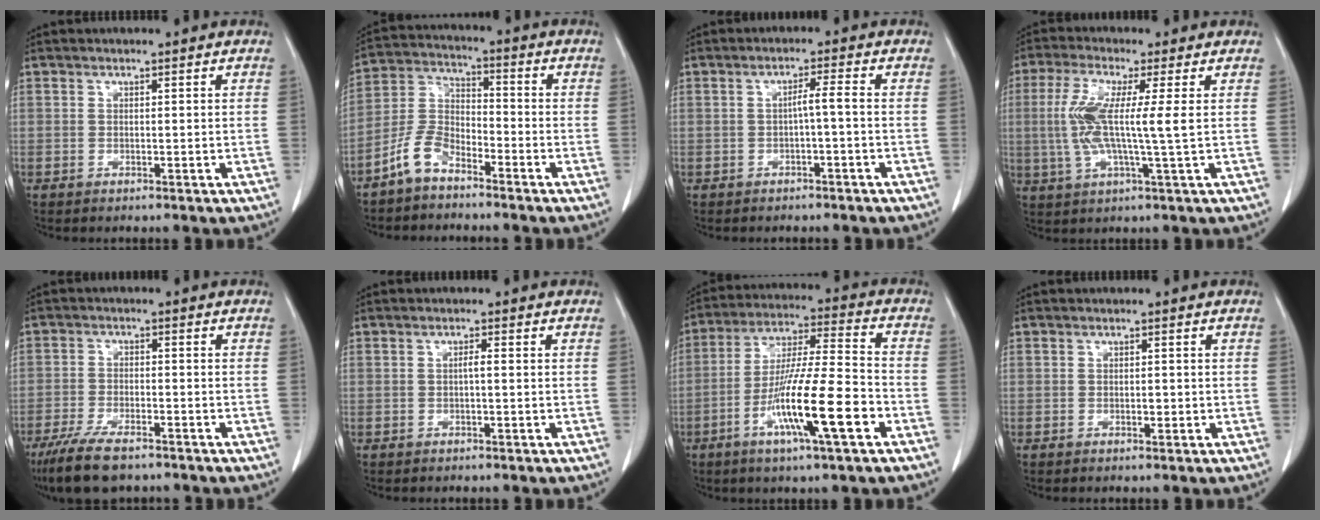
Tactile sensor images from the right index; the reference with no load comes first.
{"total": 7.5, "force": [-5.3, 3.6, 3.9], "torque": [-0.097, 0.011, -0.112]}
{"total": 2.6, "force": [-0.6, 0.1, 2.6], "torque": [-0.045, 0.006, -0.008]}
{"total": 9.8, "force": [0.8, 0.3, 9.7], "torque": [-0.216, 0.000, 0.012]}
{"total": 9.8, "force": [-7.2, 2.9, 6.0], "torque": [-0.112, -0.019, -0.122]}
{"total": 1.3, "force": [-0.1, 0.3, 1.2], "torque": [-0.024, 0.003, 0.000]}
{"total": 15.9, "force": [-6.2, 1.0, 14.6], "torque": [-0.267, -0.011, -0.109]}
{"total": 1.2, "force": [-0.3, 0.6, 1.0], "torque": [-0.019, 0.000, -0.003]}